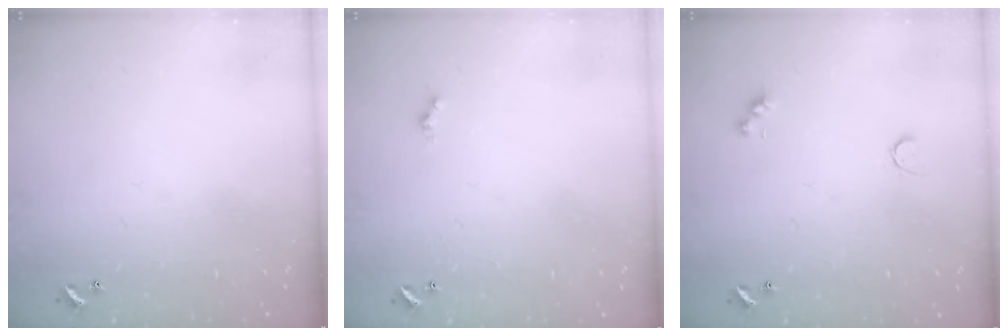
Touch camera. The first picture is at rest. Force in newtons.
{"total": 0.8, "press": 0.5, "slide": 0.5}
{"total": 2.6, "press": 2.5, "slide": 0.5}